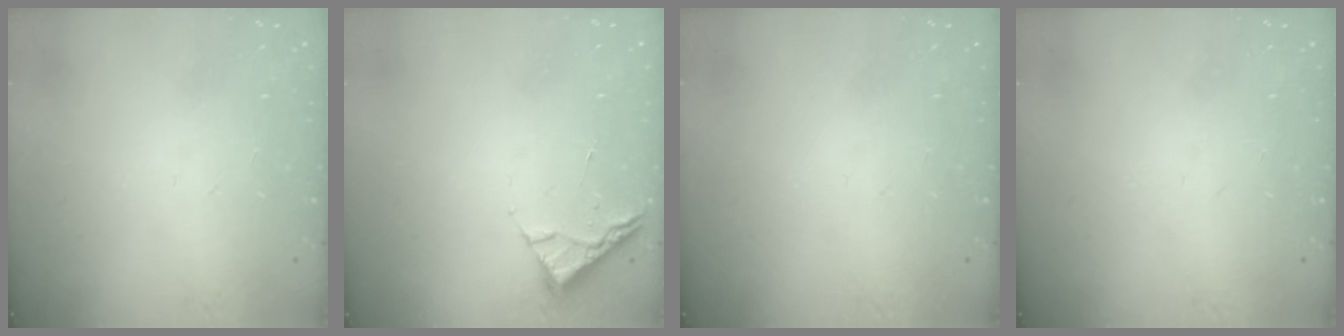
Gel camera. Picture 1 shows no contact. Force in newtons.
{"total": 3.1, "press": 3.0, "slide": 0.4}
{"total": 0.0}
{"total": 0.0}